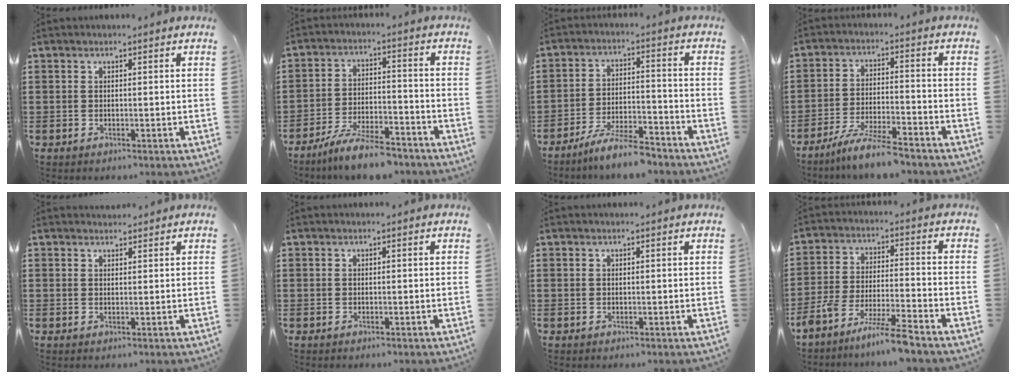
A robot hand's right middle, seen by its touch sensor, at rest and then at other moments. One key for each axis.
{"total": 7.9, "fx": -6.9, "fy": 0.9, "fz": 3.7, "tx": -0.072, "ty": 0.004, "tz": -0.130}
{"total": 7.4, "fx": -6.6, "fy": 0.5, "fz": 3.4, "tx": -0.070, "ty": 0.000, "tz": -0.124}
{"total": 7.0, "fx": -6.1, "fy": -0.1, "fz": 3.4, "tx": -0.073, "ty": -0.012, "tz": -0.115}
{"total": 1.3, "fx": 1.2, "fy": 0.4, "fz": -0.2, "tx": 0.008, "ty": -0.001, "tz": 0.023}
{"total": 0.0}
{"total": 0.0}
{"total": 7.4, "fx": -6.7, "fy": -0.5, "fz": 3.1, "tx": -0.065, "ty": -0.010, "tz": -0.130}